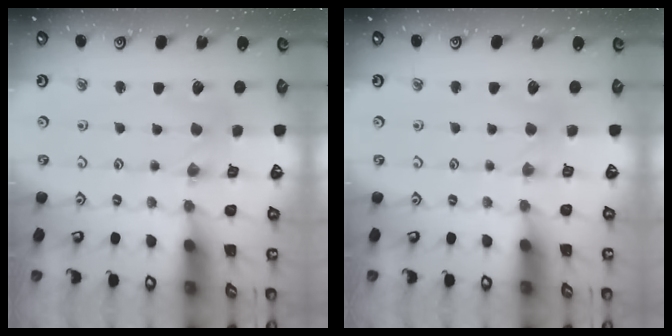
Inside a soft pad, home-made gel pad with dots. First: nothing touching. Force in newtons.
{"total": 2.0, "press": 2.0, "slide": 0.5}